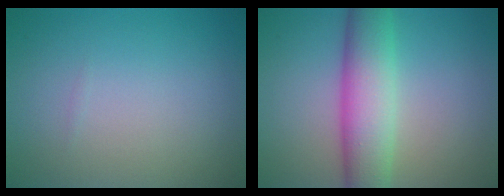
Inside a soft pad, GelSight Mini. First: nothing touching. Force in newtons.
{"total": 7.0, "press": 7.0, "slide": 0.1}